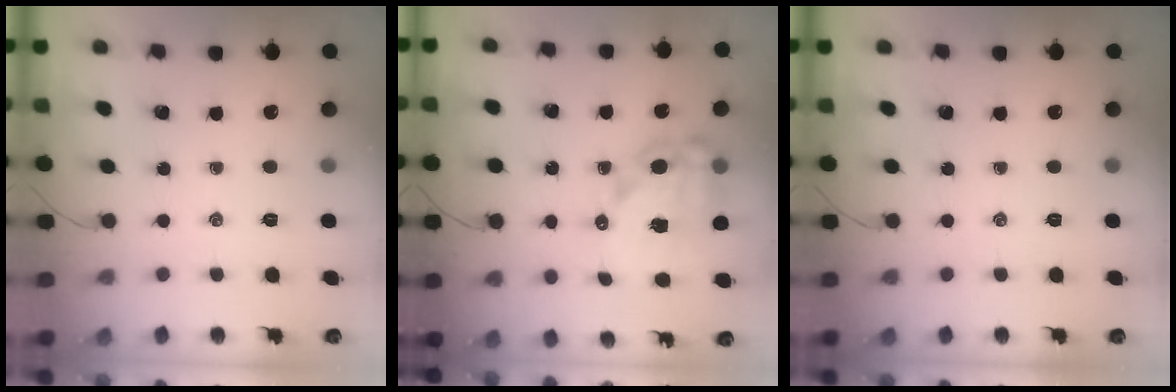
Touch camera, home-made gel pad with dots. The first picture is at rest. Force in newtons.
{"total": 15.8, "press": 15.5, "slide": 3.1}
{"total": 0.0}